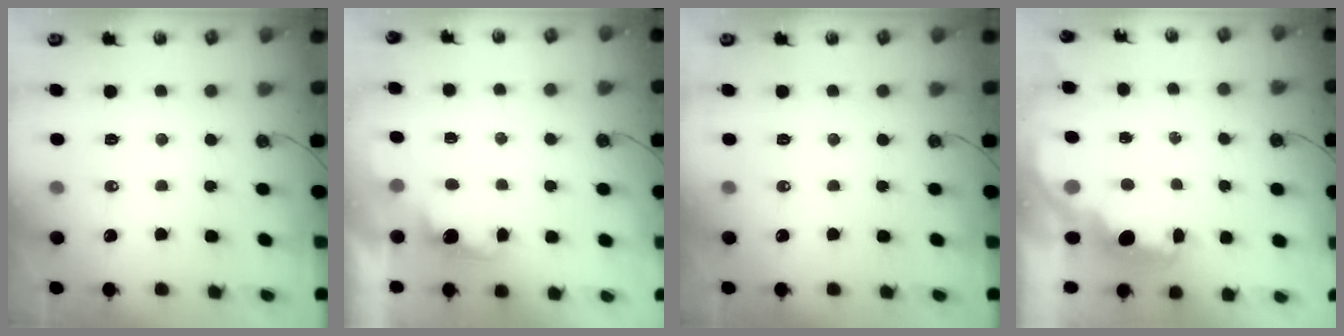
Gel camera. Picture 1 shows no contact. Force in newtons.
{"total": 1.3, "press": 1.0, "slide": 0.8}
{"total": 0.0}
{"total": 2.3, "press": 2.2, "slide": 0.7}